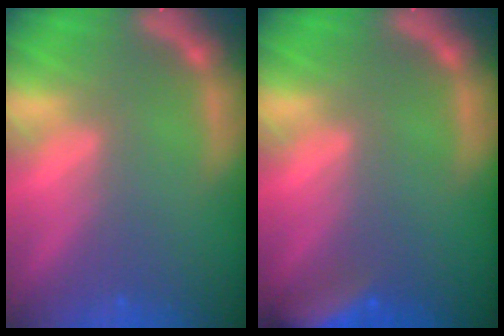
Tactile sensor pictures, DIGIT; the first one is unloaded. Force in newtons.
{"total": 6.0}